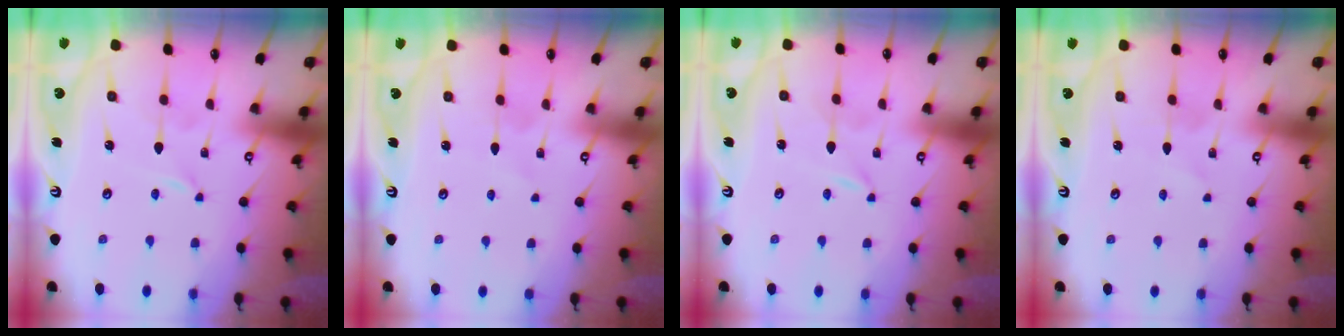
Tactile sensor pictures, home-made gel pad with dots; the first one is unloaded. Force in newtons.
{"total": 2.6, "press": 2.6, "slide": 0.3}
{"total": 0.0}
{"total": 1.4, "press": 1.4, "slide": 0.2}